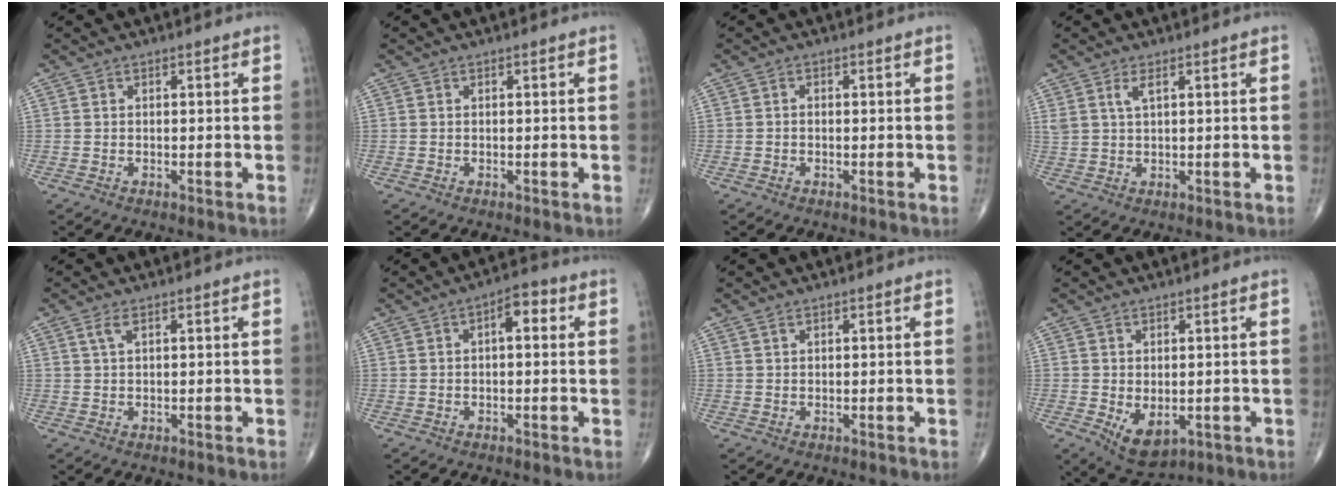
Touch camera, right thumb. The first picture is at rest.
{"total": 0.0}
{"total": 0.5, "force": [-0.2, 0.4, 0.3], "torque": [-0.003, 0.001, -0.007]}
{"total": 2.5, "force": [1.4, 0.8, 2.0], "torque": [-0.046, -0.003, 0.032]}
{"total": 1.6, "force": [0.8, 0.4, 1.4], "torque": [-0.037, 0.006, 0.020]}
{"total": 4.5, "force": [1.0, 2.2, 3.8], "torque": [-0.043, 0.013, 0.005]}
{"total": 0.5, "force": [0.5, 0.1, 0.2], "torque": [-0.006, 0.000, 0.010]}
{"total": 6.3, "force": [-1.2, 3.8, 4.9], "torque": [-0.067, -0.007, 0.001]}